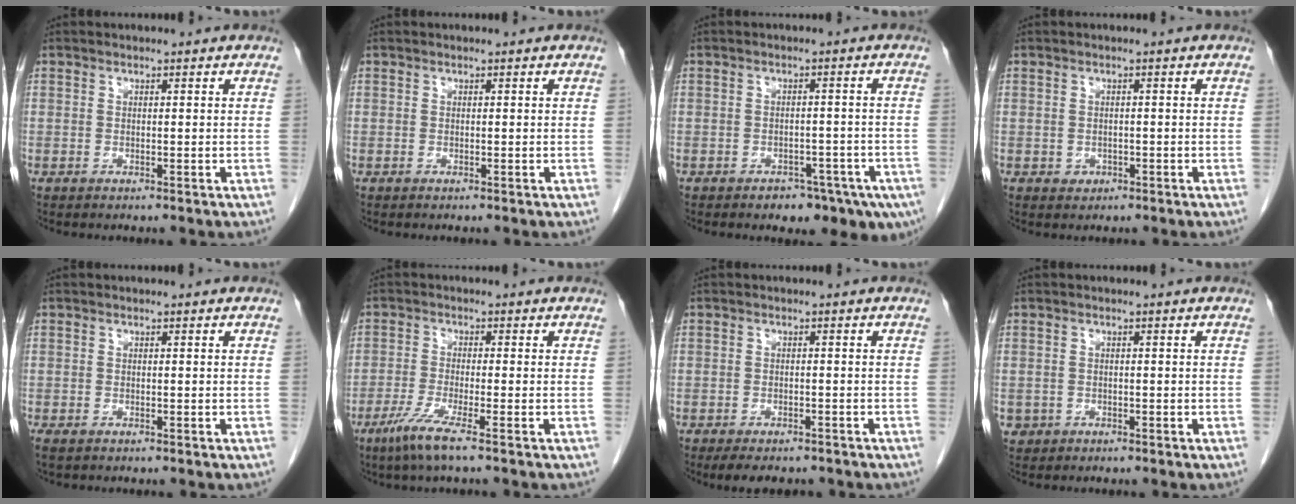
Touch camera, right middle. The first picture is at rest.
{"total": 0.0}
{"total": 8.4, "force": [-5.8, 4.2, 4.4], "torque": [-0.038, 0.007, -0.075]}
{"total": 1.2, "force": [-0.5, 1.1, 0.3], "torque": [-0.006, 0.003, -0.002]}
{"total": 1.5, "force": [-1.0, 0.7, 0.8], "torque": [-0.017, -0.004, -0.015]}
{"total": 5.1, "force": [-3.2, -0.4, 4.0], "torque": [-0.083, -0.017, -0.067]}
{"total": 6.7, "force": [-5.5, 2.6, 2.8], "torque": [-0.036, -0.006, -0.070]}
{"total": 1.4, "force": [-0.6, 1.3, 0.1], "torque": [-0.002, 0.006, -0.005]}